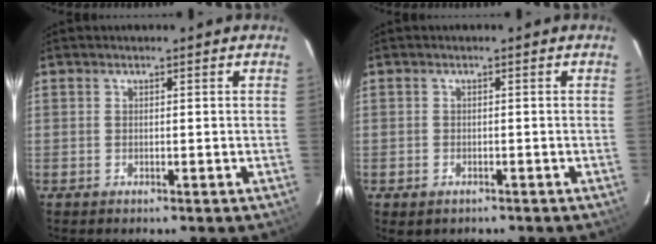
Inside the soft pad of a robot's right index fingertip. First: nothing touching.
{"total": 0.8, "force": [-0.7, 0.5, 0.2], "torque": [-0.004, 0.002, -0.011]}